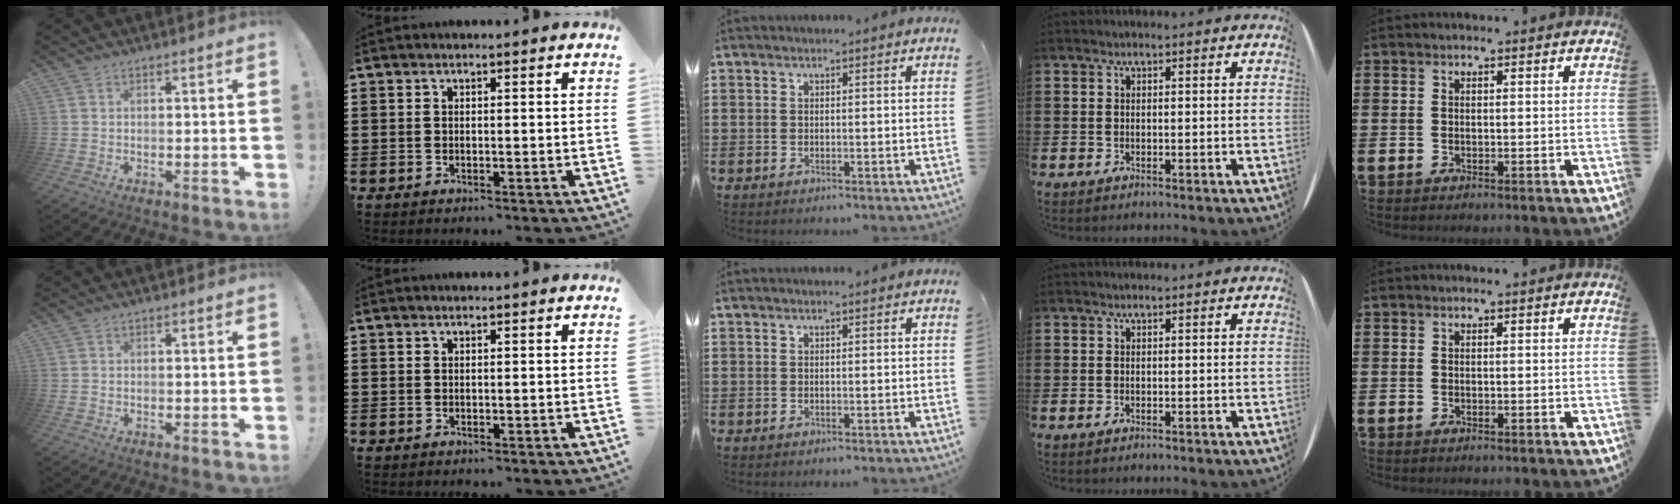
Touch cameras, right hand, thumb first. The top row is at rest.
{}